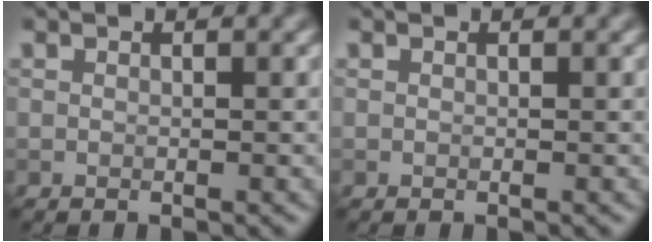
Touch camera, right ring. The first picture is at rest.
{"total": 0.0}